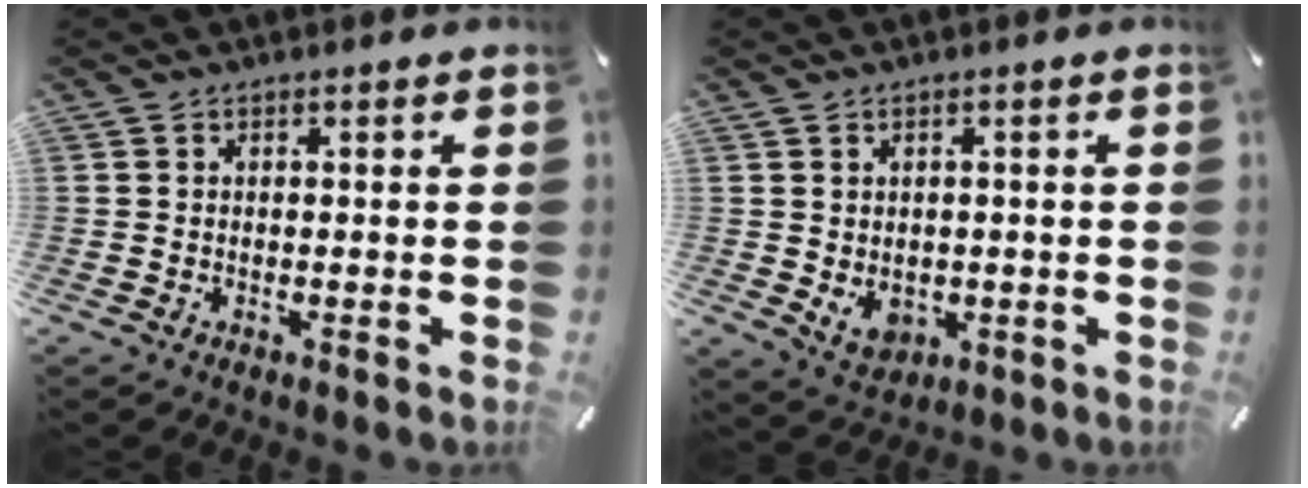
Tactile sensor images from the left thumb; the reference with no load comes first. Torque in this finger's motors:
{"motor_torque": [0.04, 0.12, 0.05, -0.04, 0.03]}